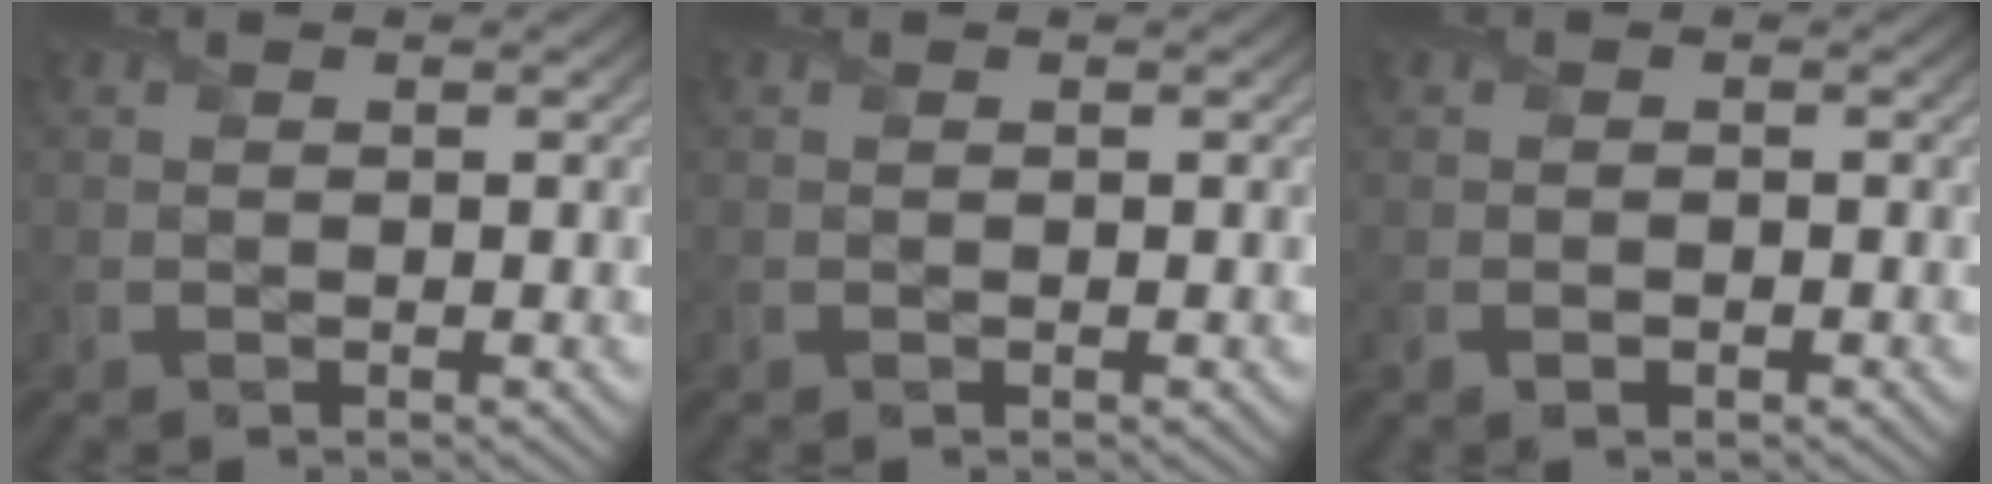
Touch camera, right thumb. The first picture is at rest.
{"total": 0.0}
{"total": 0.7, "force": [-0.4, 0.0, 0.5], "torque": [-0.012, 0.002, -0.006]}